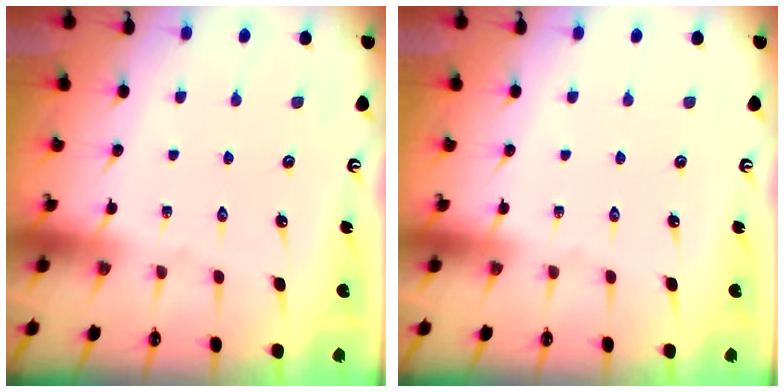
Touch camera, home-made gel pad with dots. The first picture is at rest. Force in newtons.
{"total": 0.0}